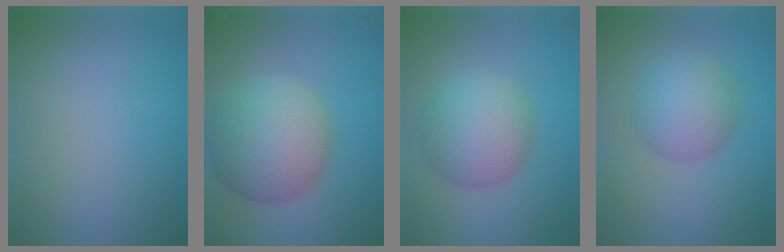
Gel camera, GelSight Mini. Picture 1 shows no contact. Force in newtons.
{"total": 9.4, "press": 9.3, "slide": 0.2}
{"total": 7.0, "press": 7.0, "slide": 0.2}
{"total": 5.2, "press": 5.2, "slide": 0.3}